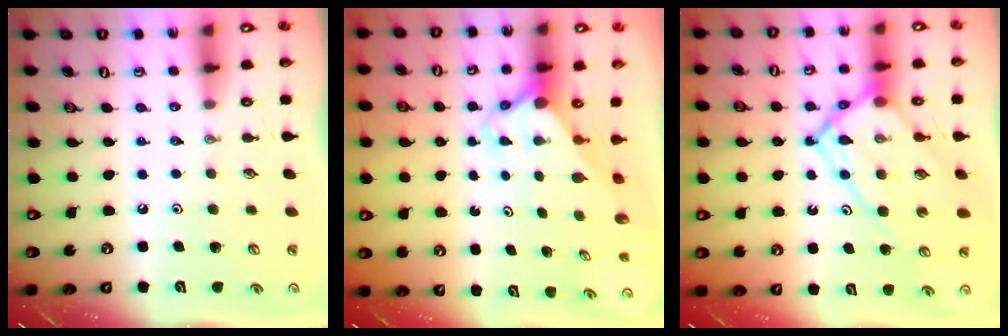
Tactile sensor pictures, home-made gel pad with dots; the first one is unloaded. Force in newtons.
{"total": 2.8, "press": 2.8, "slide": 0.2}
{"total": 14.4, "press": 14.3, "slide": 1.1}